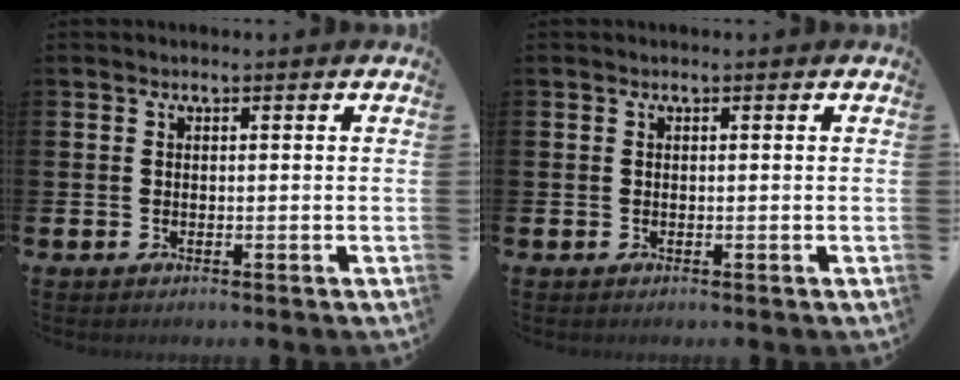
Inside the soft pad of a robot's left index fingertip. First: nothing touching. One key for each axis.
{"total": 0.0}